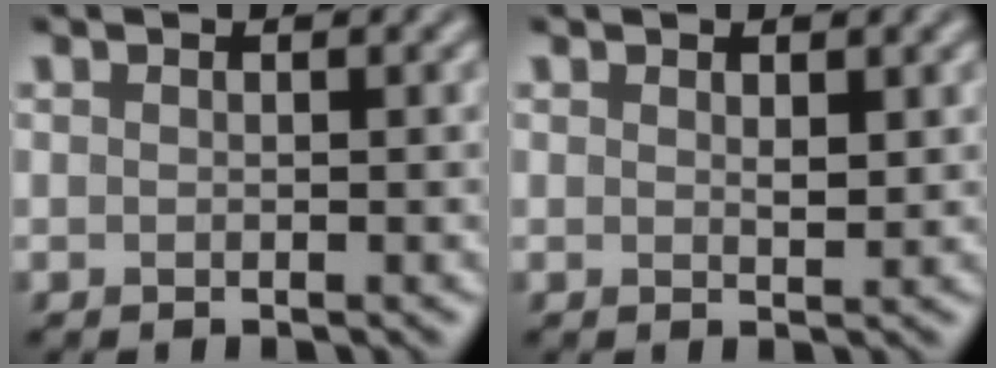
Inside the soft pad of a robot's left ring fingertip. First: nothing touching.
{"total": 0.9, "force": [0.5, 0.3, 0.7], "torque": [-0.012, -0.004, 0.010]}